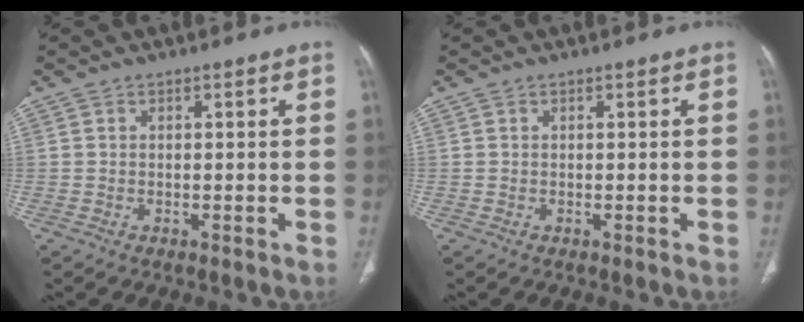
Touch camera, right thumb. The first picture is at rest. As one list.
[{"total": 0.0}]